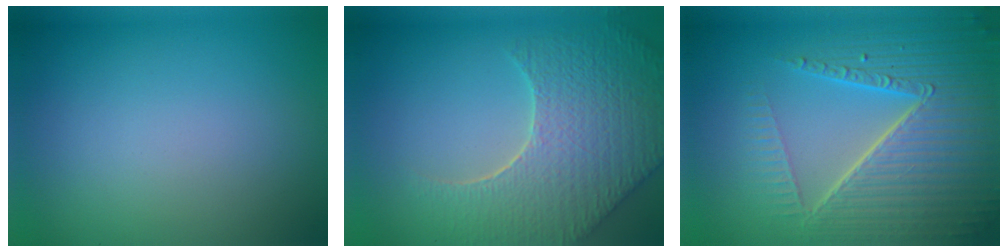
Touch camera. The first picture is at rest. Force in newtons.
{"total": 9.0, "press": 6.4, "slide": 6.3}
{"total": 9.3, "press": 6.1, "slide": 6.9}